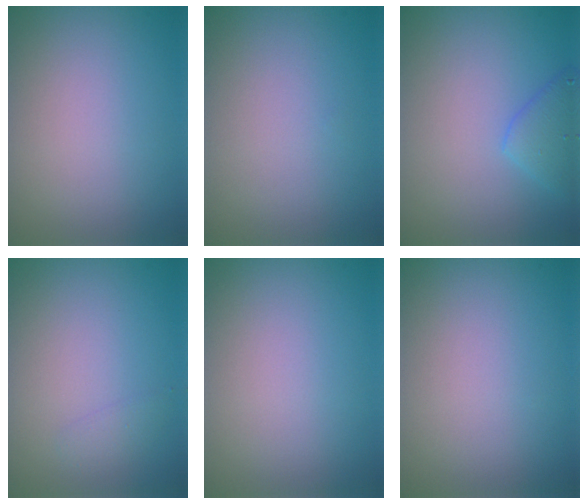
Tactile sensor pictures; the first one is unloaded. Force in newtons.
{"total": 0.0}
{"total": 2.5, "press": 2.5, "slide": 0.2}
{"total": 0.8, "press": 0.8, "slide": 0.0}
{"total": 0.0}
{"total": 0.0}